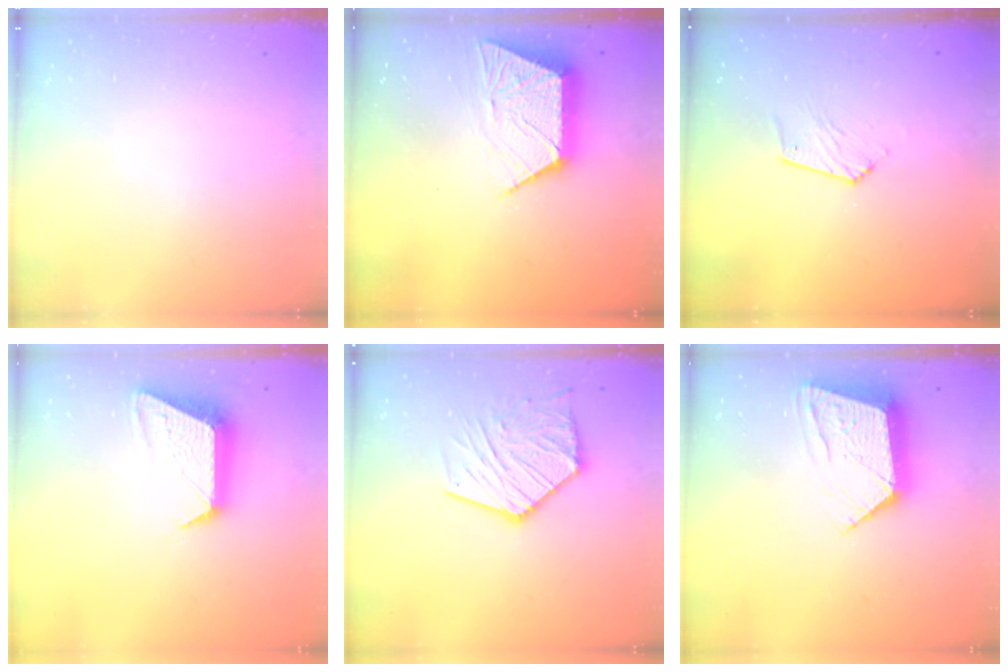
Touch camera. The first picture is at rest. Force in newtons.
{"total": 12.2, "press": 12.2, "slide": 0.9}
{"total": 6.5, "press": 6.5, "slide": 0.3}
{"total": 12.1, "press": 12.1, "slide": 1.0}
{"total": 17.4, "press": 17.4, "slide": 1.7}
{"total": 12.8, "press": 12.8, "slide": 0.9}